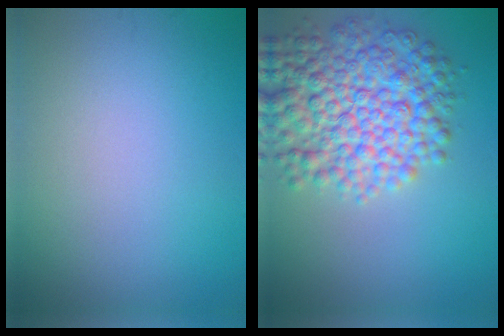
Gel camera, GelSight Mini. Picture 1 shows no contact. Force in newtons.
{"total": 9.1, "press": 9.1, "slide": 0.2}